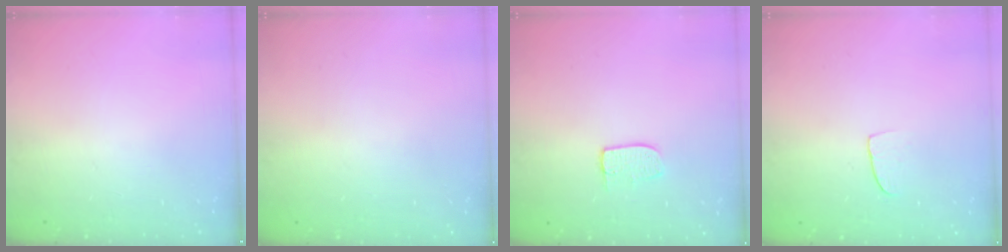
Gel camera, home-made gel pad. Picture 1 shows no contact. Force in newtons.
{"total": 0.0}
{"total": 5.4, "press": 5.4, "slide": 0.3}
{"total": 5.9, "press": 5.9, "slide": 0.4}